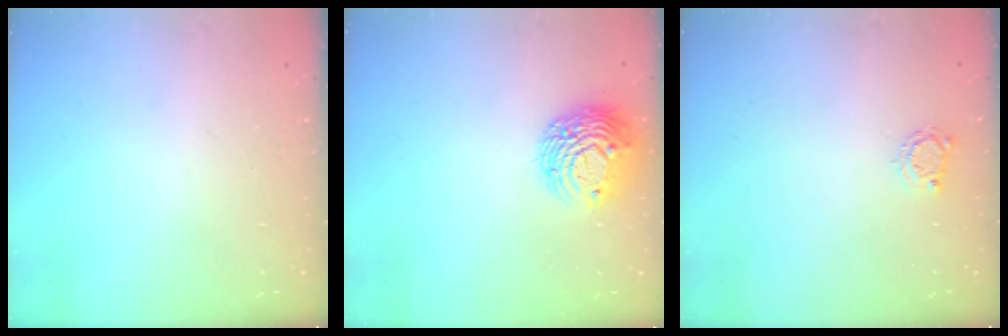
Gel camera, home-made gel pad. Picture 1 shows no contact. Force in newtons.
{"total": 11.0, "press": 10.9, "slide": 1.0}
{"total": 2.8, "press": 2.7, "slide": 0.4}